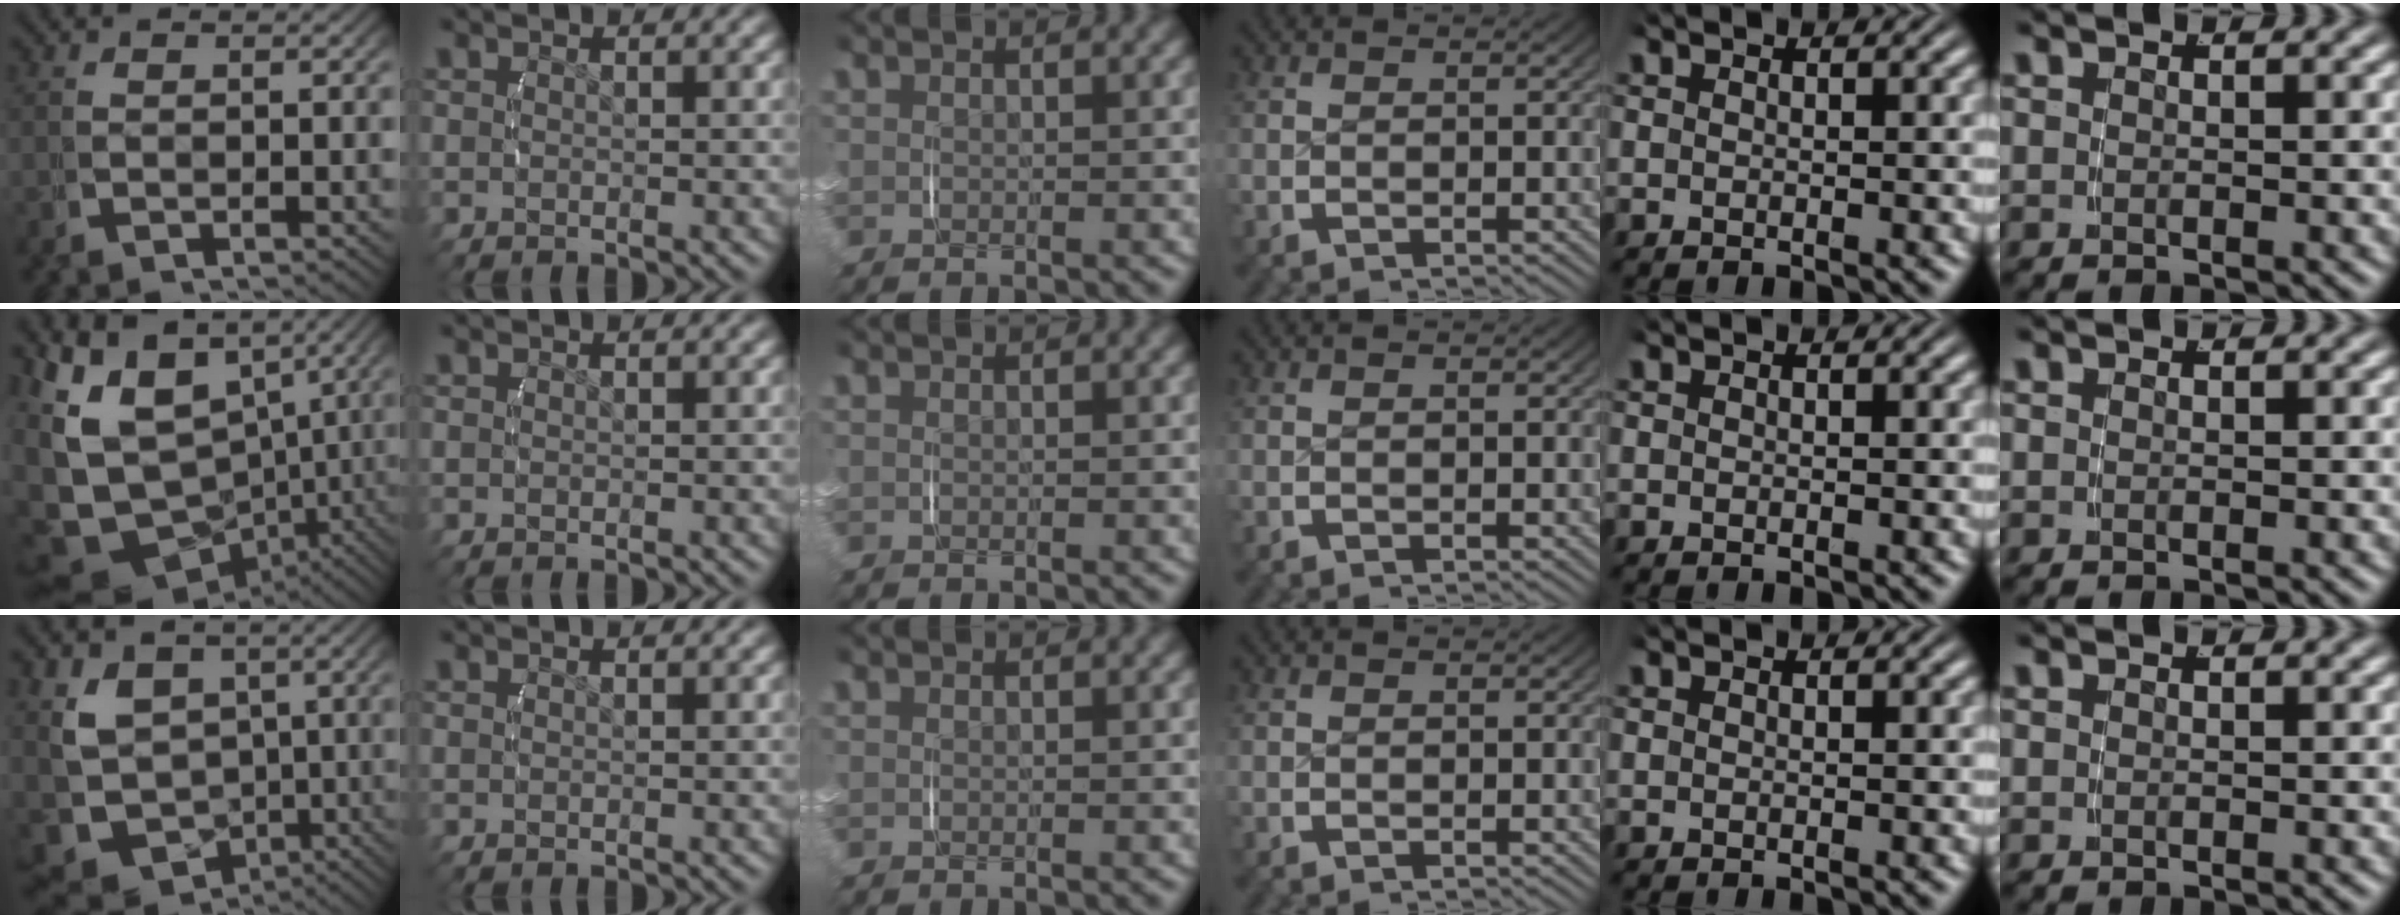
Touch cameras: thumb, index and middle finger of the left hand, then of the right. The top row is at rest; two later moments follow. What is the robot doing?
{"motion": "lift_and_place", "object": "backpack"}